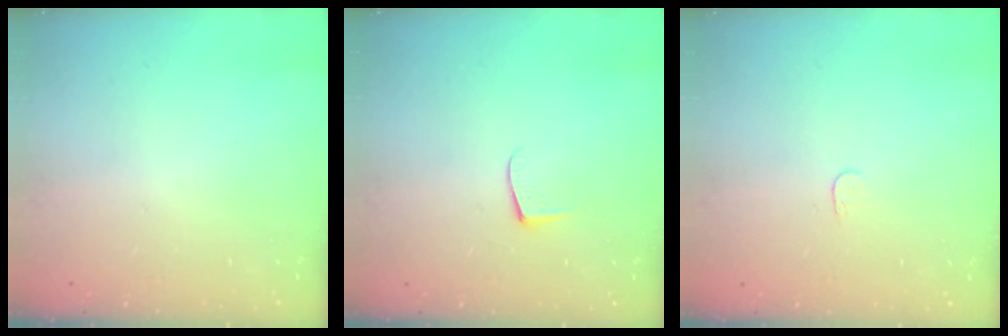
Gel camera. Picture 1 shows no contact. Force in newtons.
{"total": 4.7, "press": 4.6, "slide": 0.5}
{"total": 3.7, "press": 3.6, "slide": 0.3}